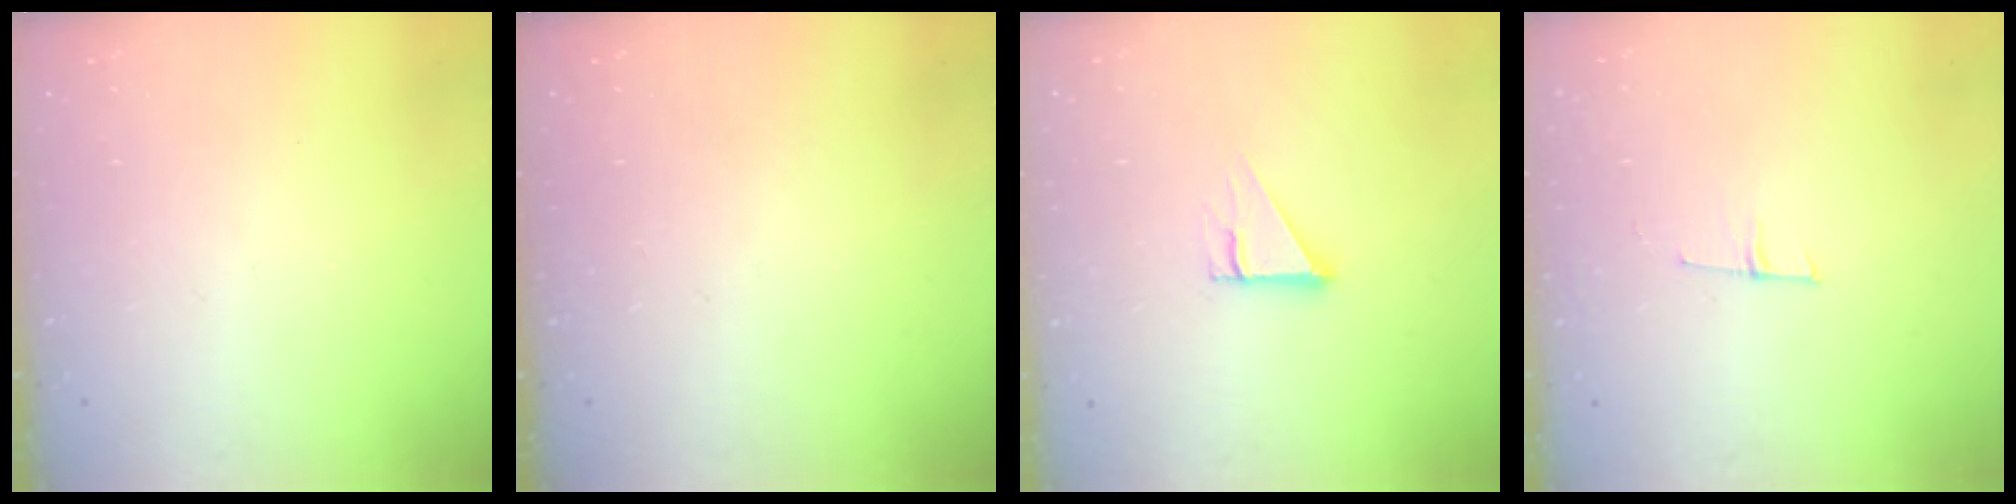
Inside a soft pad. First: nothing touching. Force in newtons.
{"total": 0.0}
{"total": 2.7, "press": 2.7, "slide": 0.0}
{"total": 5.3, "press": 4.5, "slide": 2.9}